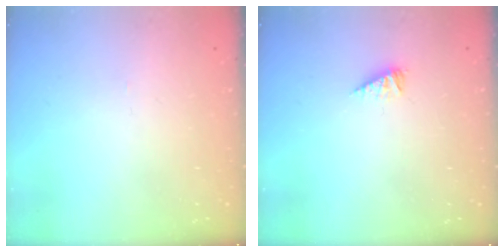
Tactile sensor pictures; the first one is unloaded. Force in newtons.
{"total": 2.1, "press": 2.1, "slide": 0.2}